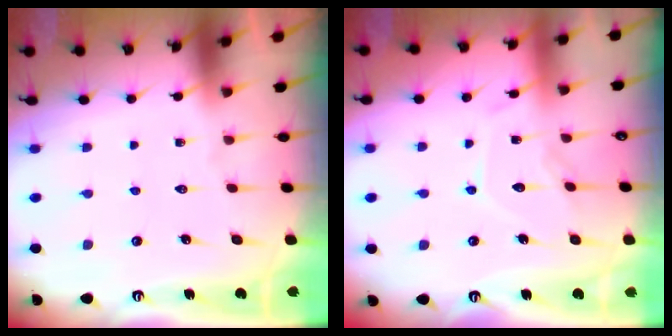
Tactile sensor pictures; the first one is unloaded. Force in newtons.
{"total": 9.0, "press": 8.9, "slide": 0.8}